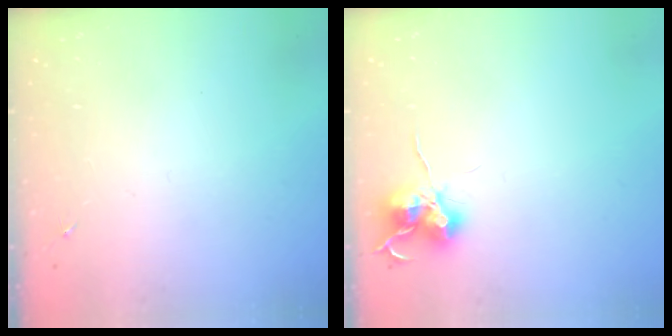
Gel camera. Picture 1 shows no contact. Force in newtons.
{"total": 10.9, "press": 10.8, "slide": 0.8}